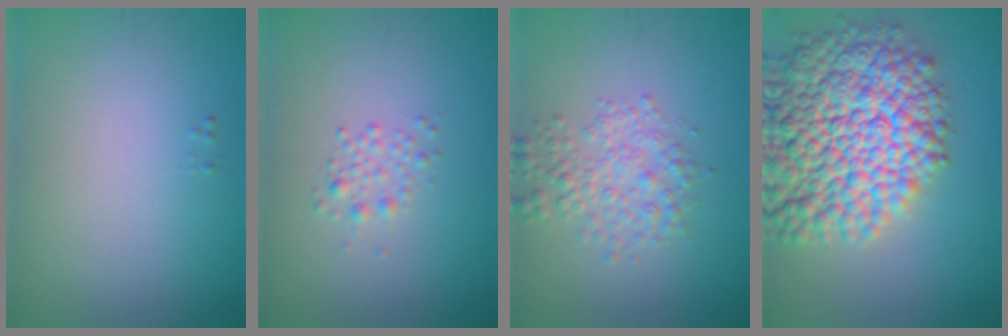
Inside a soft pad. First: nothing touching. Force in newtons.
{"total": 1.3, "press": 1.3, "slide": 0.0}
{"total": 3.1, "press": 3.1, "slide": 0.1}
{"total": 15.2, "press": 15.2, "slide": 0.6}